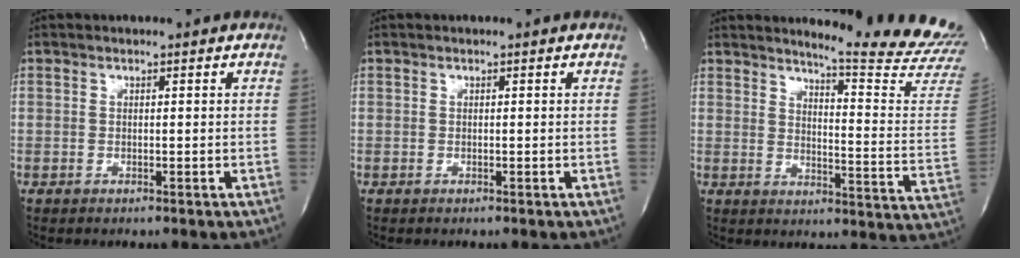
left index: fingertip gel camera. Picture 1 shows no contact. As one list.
[{"total": 0.0}, {"total": 17.7, "force": [16.9, -1.9, 4.8], "torque": [-0.075, -0.155, 0.189]}]